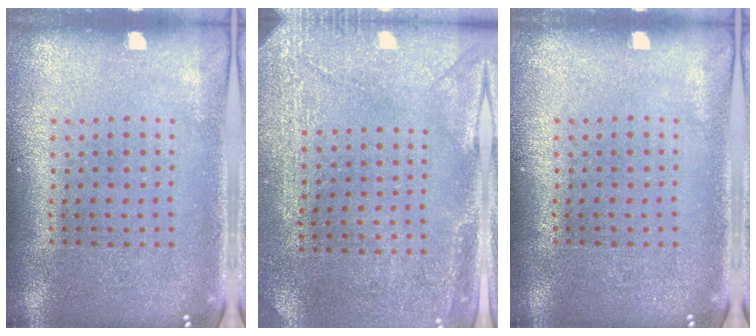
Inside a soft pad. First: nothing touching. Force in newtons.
{"total": 2.9, "press": 2.6, "slide": 1.3}
{"total": 0.0}